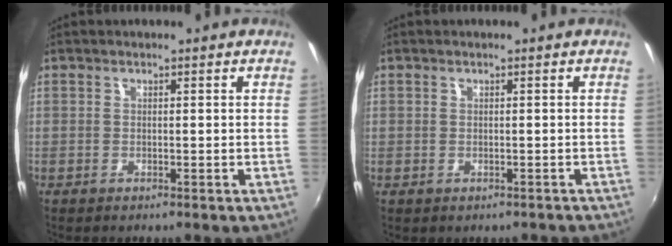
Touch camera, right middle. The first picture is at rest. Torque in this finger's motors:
{"motor_torque": [0.32, -0.79, -0.64, -0.21]}